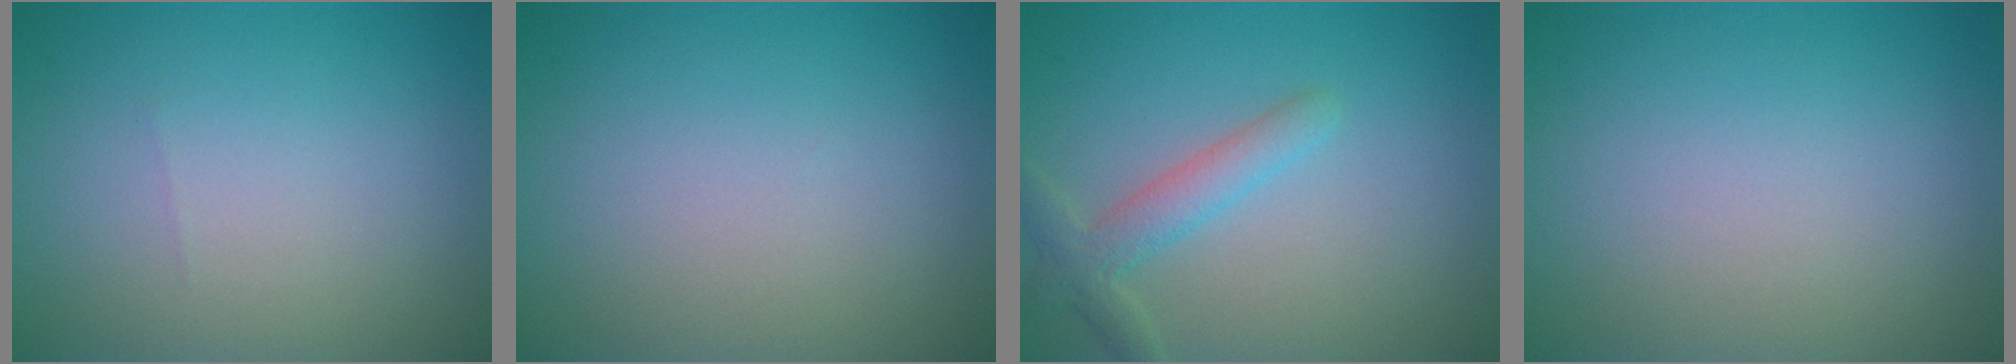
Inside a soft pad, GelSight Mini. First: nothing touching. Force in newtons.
{"total": 0.0}
{"total": 2.8, "press": 2.8, "slide": 0.2}
{"total": 0.0}